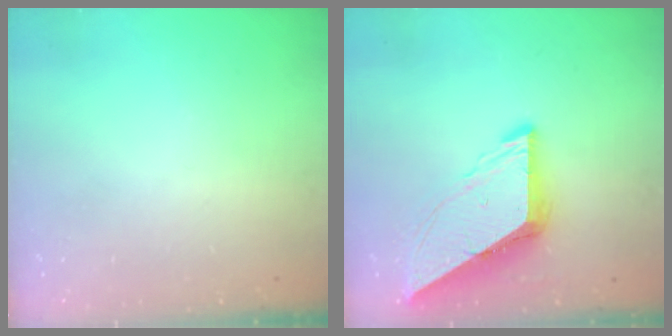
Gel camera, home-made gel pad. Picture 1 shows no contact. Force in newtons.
{"total": 9.9, "press": 9.9, "slide": 1.1}